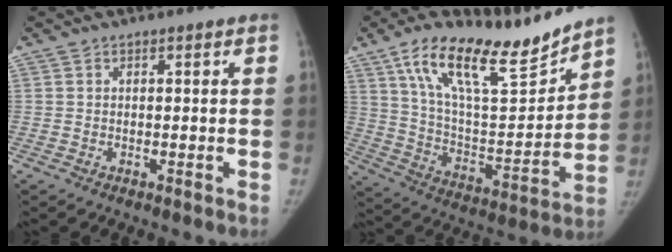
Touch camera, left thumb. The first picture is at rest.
{"total": 20.7, "force": [15.6, 6.4, 12.0], "torque": [-0.159, -0.073, 0.273]}